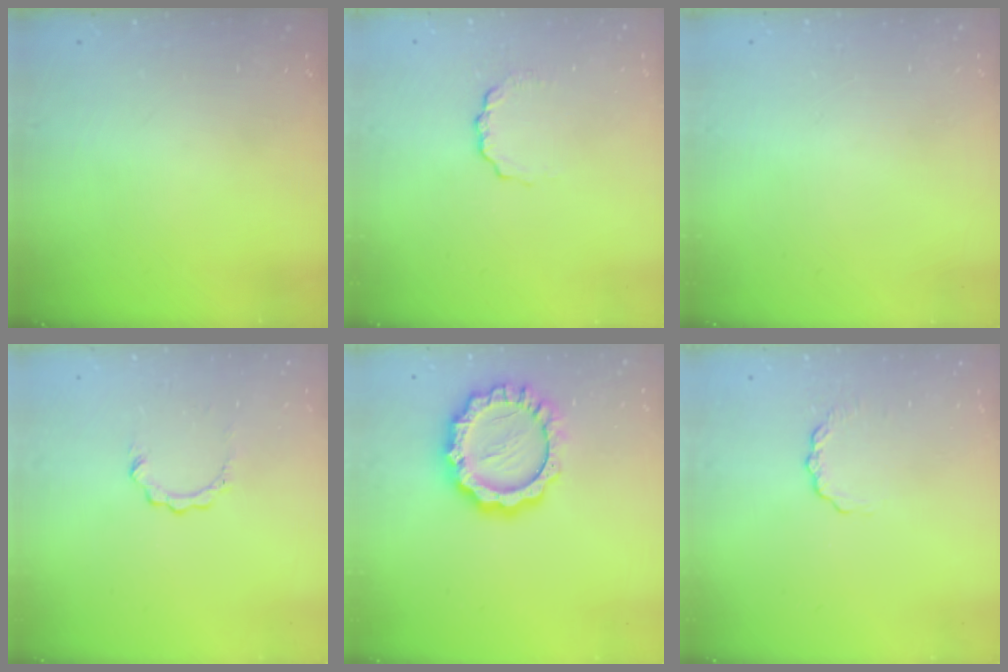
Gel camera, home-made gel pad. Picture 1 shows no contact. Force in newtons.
{"total": 2.7, "press": 2.7, "slide": 0.3}
{"total": 1.6, "press": 1.6, "slide": 0.1}
{"total": 2.8, "press": 2.8, "slide": 0.2}
{"total": 12.9, "press": 12.9, "slide": 1.1}
{"total": 3.8, "press": 3.8, "slide": 0.5}